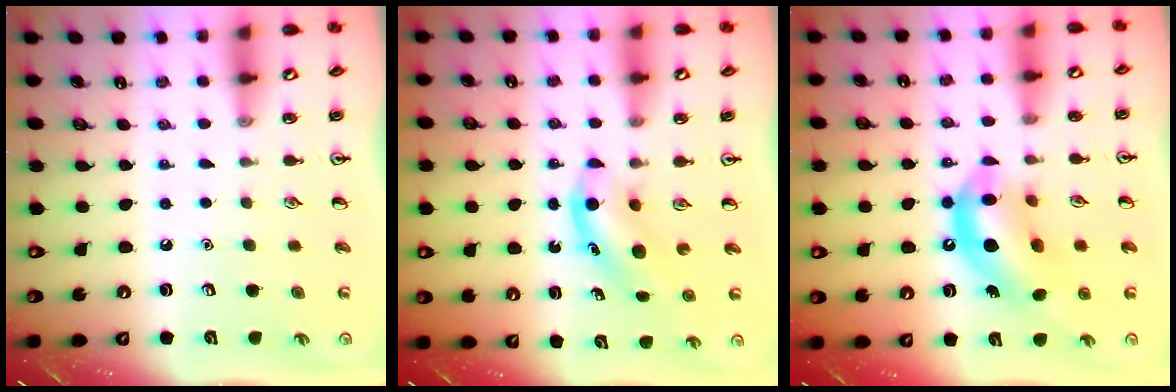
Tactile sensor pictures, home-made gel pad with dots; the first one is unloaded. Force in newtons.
{"total": 4.3, "press": 4.1, "slide": 1.2}
{"total": 13.3, "press": 12.7, "slide": 3.9}